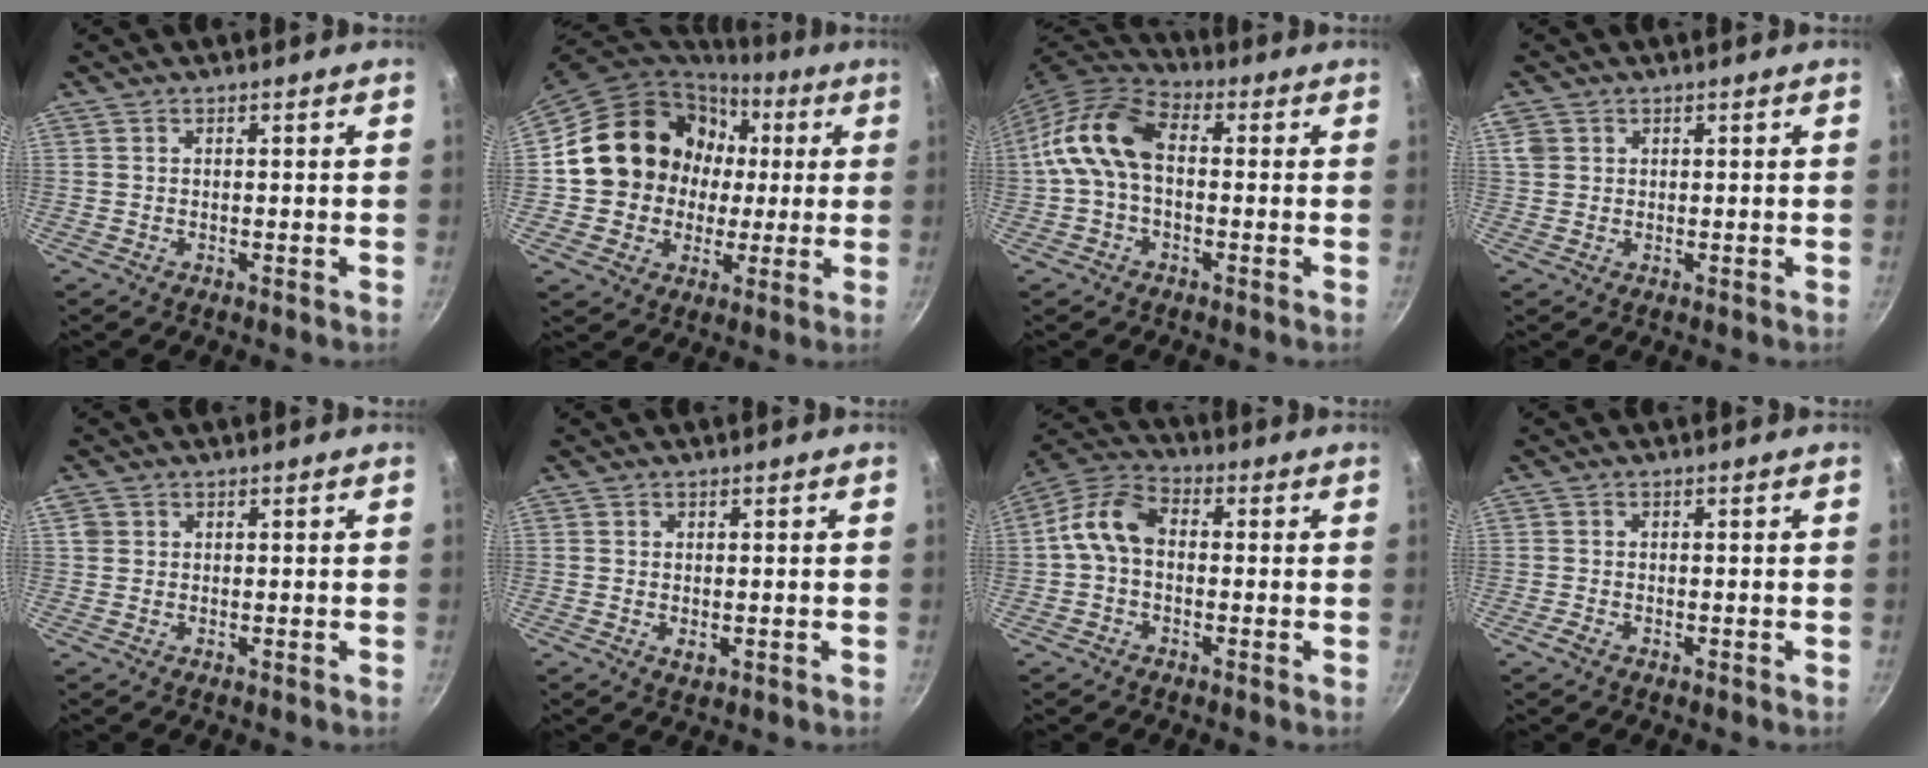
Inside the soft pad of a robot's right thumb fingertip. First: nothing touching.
{"total": 18.5, "force": [2.4, 16.6, 7.9], "torque": [-0.109, 0.031, 0.046]}
{"total": 11.9, "force": [0.0, 7.7, 9.1], "torque": [-0.161, 0.038, -0.020]}
{"total": 2.6, "force": [0.9, 2.2, 1.2], "torque": [-0.019, 0.001, 0.019]}
{"total": 1.7, "force": [0.5, 1.5, 0.7], "torque": [-0.011, 0.003, 0.009]}
{"total": 1.6, "force": [-0.2, 1.0, 1.3], "torque": [-0.022, -0.003, -0.002]}
{"total": 8.6, "force": [-0.3, 6.1, 6.0], "torque": [-0.106, 0.031, -0.024]}
{"total": 1.4, "force": [-0.8, 0.7, 0.9], "torque": [-0.023, 0.004, -0.020]}